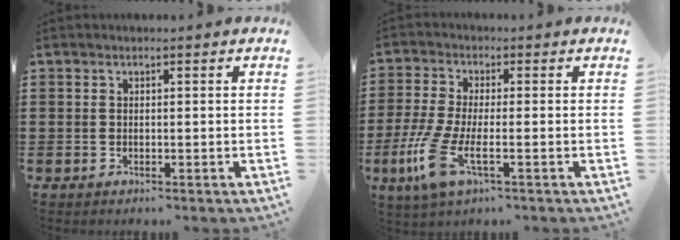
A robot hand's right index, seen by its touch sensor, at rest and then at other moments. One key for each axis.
{"total": 7.4, "fx": -2.6, "fy": 2.2, "fz": 6.6, "tx": -0.167, "ty": -0.024, "tz": -0.053}